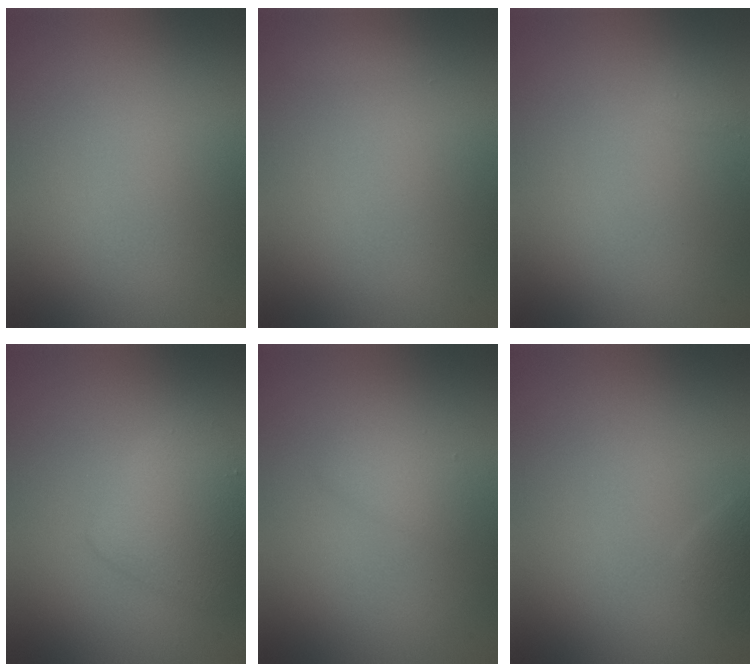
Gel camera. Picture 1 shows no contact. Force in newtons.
{"total": 0.6, "press": 0.6, "slide": 0.0}
{"total": 0.7, "press": 0.7, "slide": 0.1}
{"total": 1.9, "press": 1.9, "slide": 0.1}
{"total": 1.4, "press": 1.4, "slide": 0.0}
{"total": 1.1, "press": 1.1, "slide": 0.1}